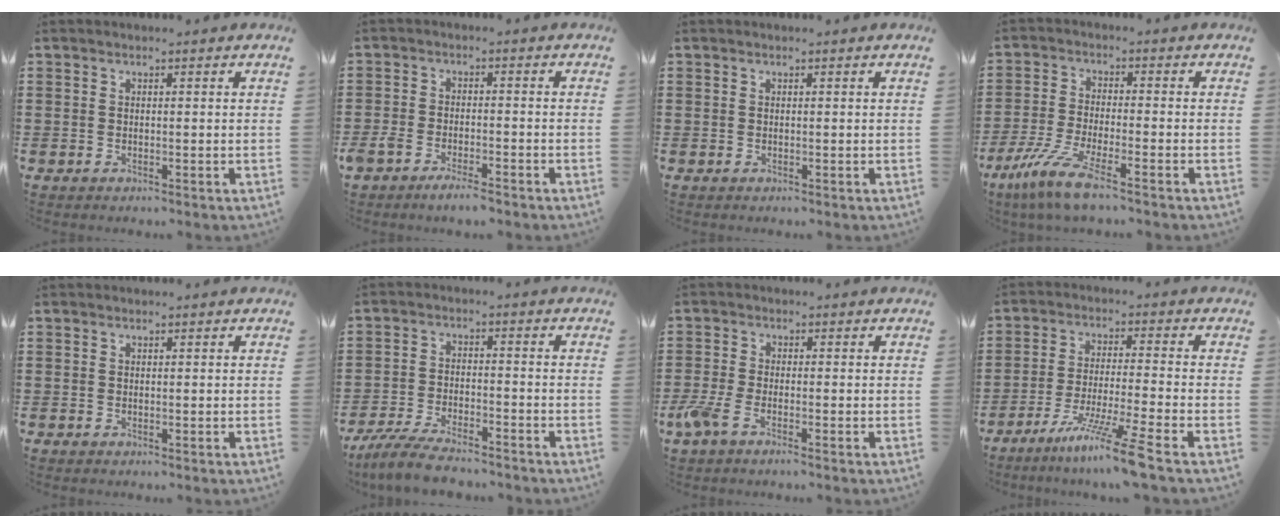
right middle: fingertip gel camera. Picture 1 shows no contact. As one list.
[{"total": 3.5, "force": [-3.1, 0.7, 1.6], "torque": [-0.040, 0.000, -0.063]}, {"total": 0.0}, {"total": 7.7, "force": [-5.5, 0.5, 5.4], "torque": [-0.133, -0.022, -0.111]}, {"total": 0.0}, {"total": 6.3, "force": [-5.7, 1.0, 2.4], "torque": [-0.057, 0.000, -0.112]}, {"total": 3.3, "force": [-1.9, 0.8, 2.6], "torque": [-0.079, -0.010, -0.045]}, {"total": 9.3, "force": [-6.8, -1.0, 6.2], "torque": [-0.117, -0.017, -0.132]}]